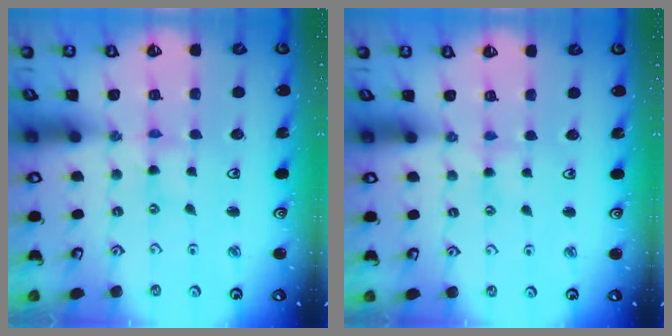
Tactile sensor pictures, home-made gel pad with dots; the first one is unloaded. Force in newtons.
{"total": 1.8, "press": 1.8, "slide": 0.4}